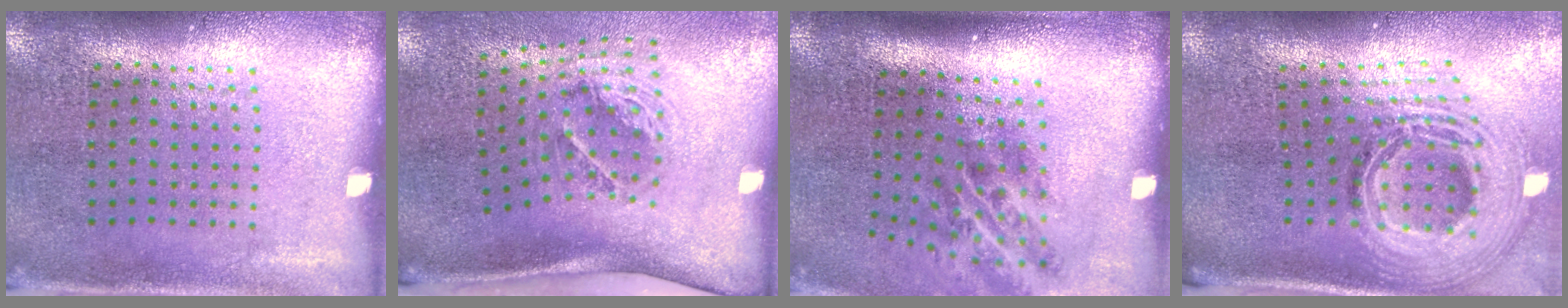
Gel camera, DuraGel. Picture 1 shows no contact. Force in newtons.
{"total": 2.1, "press": 1.3, "slide": 1.6}
{"total": 2.1, "press": 1.3, "slide": 1.7}
{"total": 3.0, "press": 2.1, "slide": 2.1}